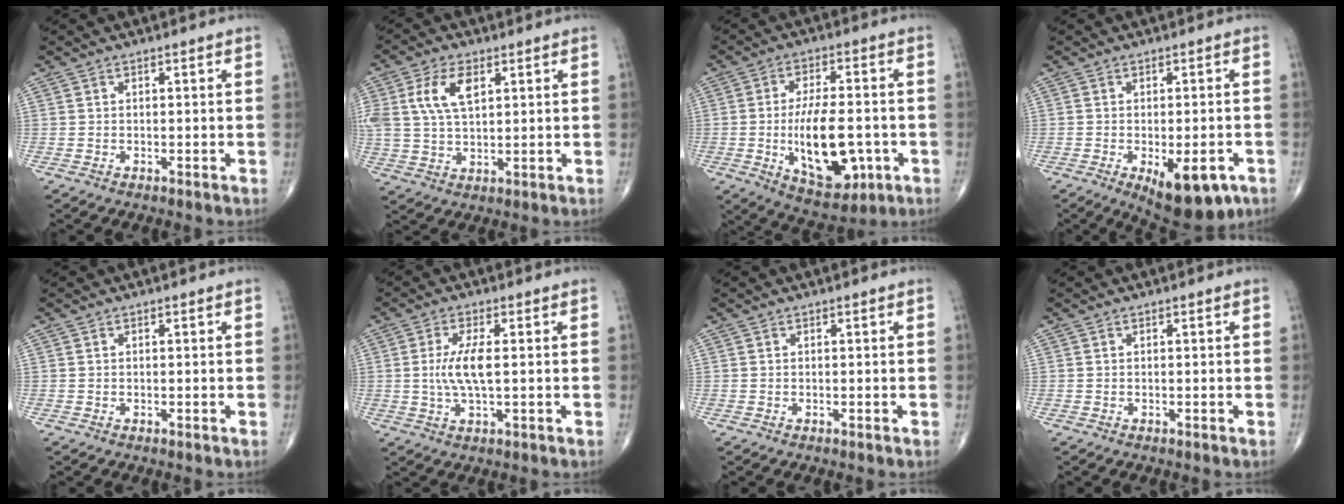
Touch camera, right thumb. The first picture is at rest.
{"total": 9.0, "force": [3.1, 4.6, 7.0], "torque": [-0.145, -0.001, 0.063]}
{"total": 15.7, "force": [-3.2, 7.4, 13.5], "torque": [-0.206, 0.007, -0.035]}
{"total": 11.5, "force": [-4.9, 4.8, 9.3], "torque": [-0.113, -0.001, -0.058]}
{"total": 0.0}
{"total": 6.2, "force": [0.3, 1.7, 5.9], "torque": [-0.134, -0.005, 0.006]}
{"total": 0.0}
{"total": 0.0}